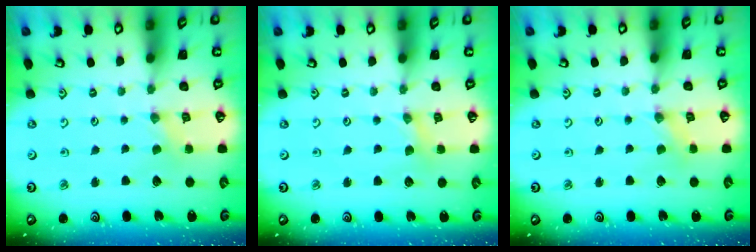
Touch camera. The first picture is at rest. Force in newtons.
{"total": 1.5, "press": 1.5, "slide": 0.3}
{"total": 0.0}